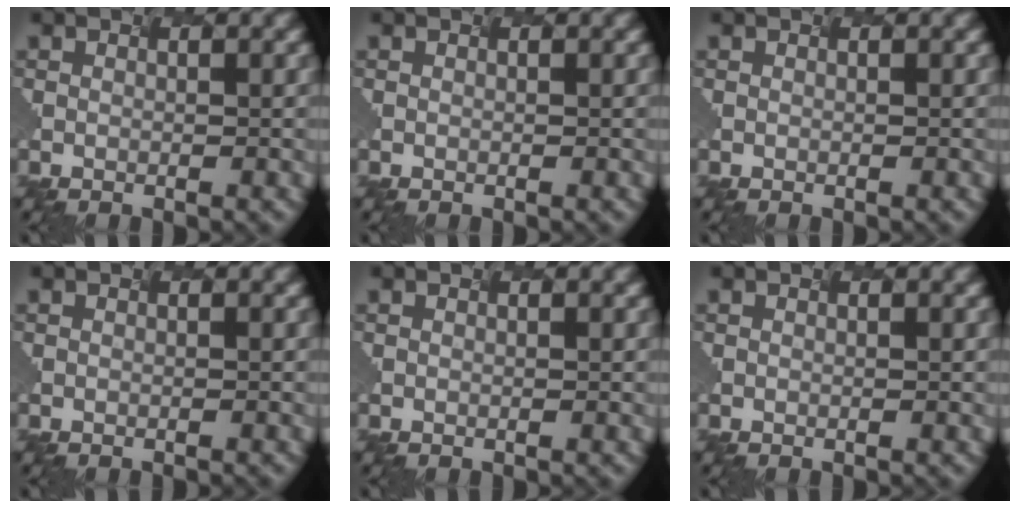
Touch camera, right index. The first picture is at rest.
{"total": 0.0}
{"total": 0.0}
{"total": 0.0}
{"total": 0.0}
{"total": 0.0}